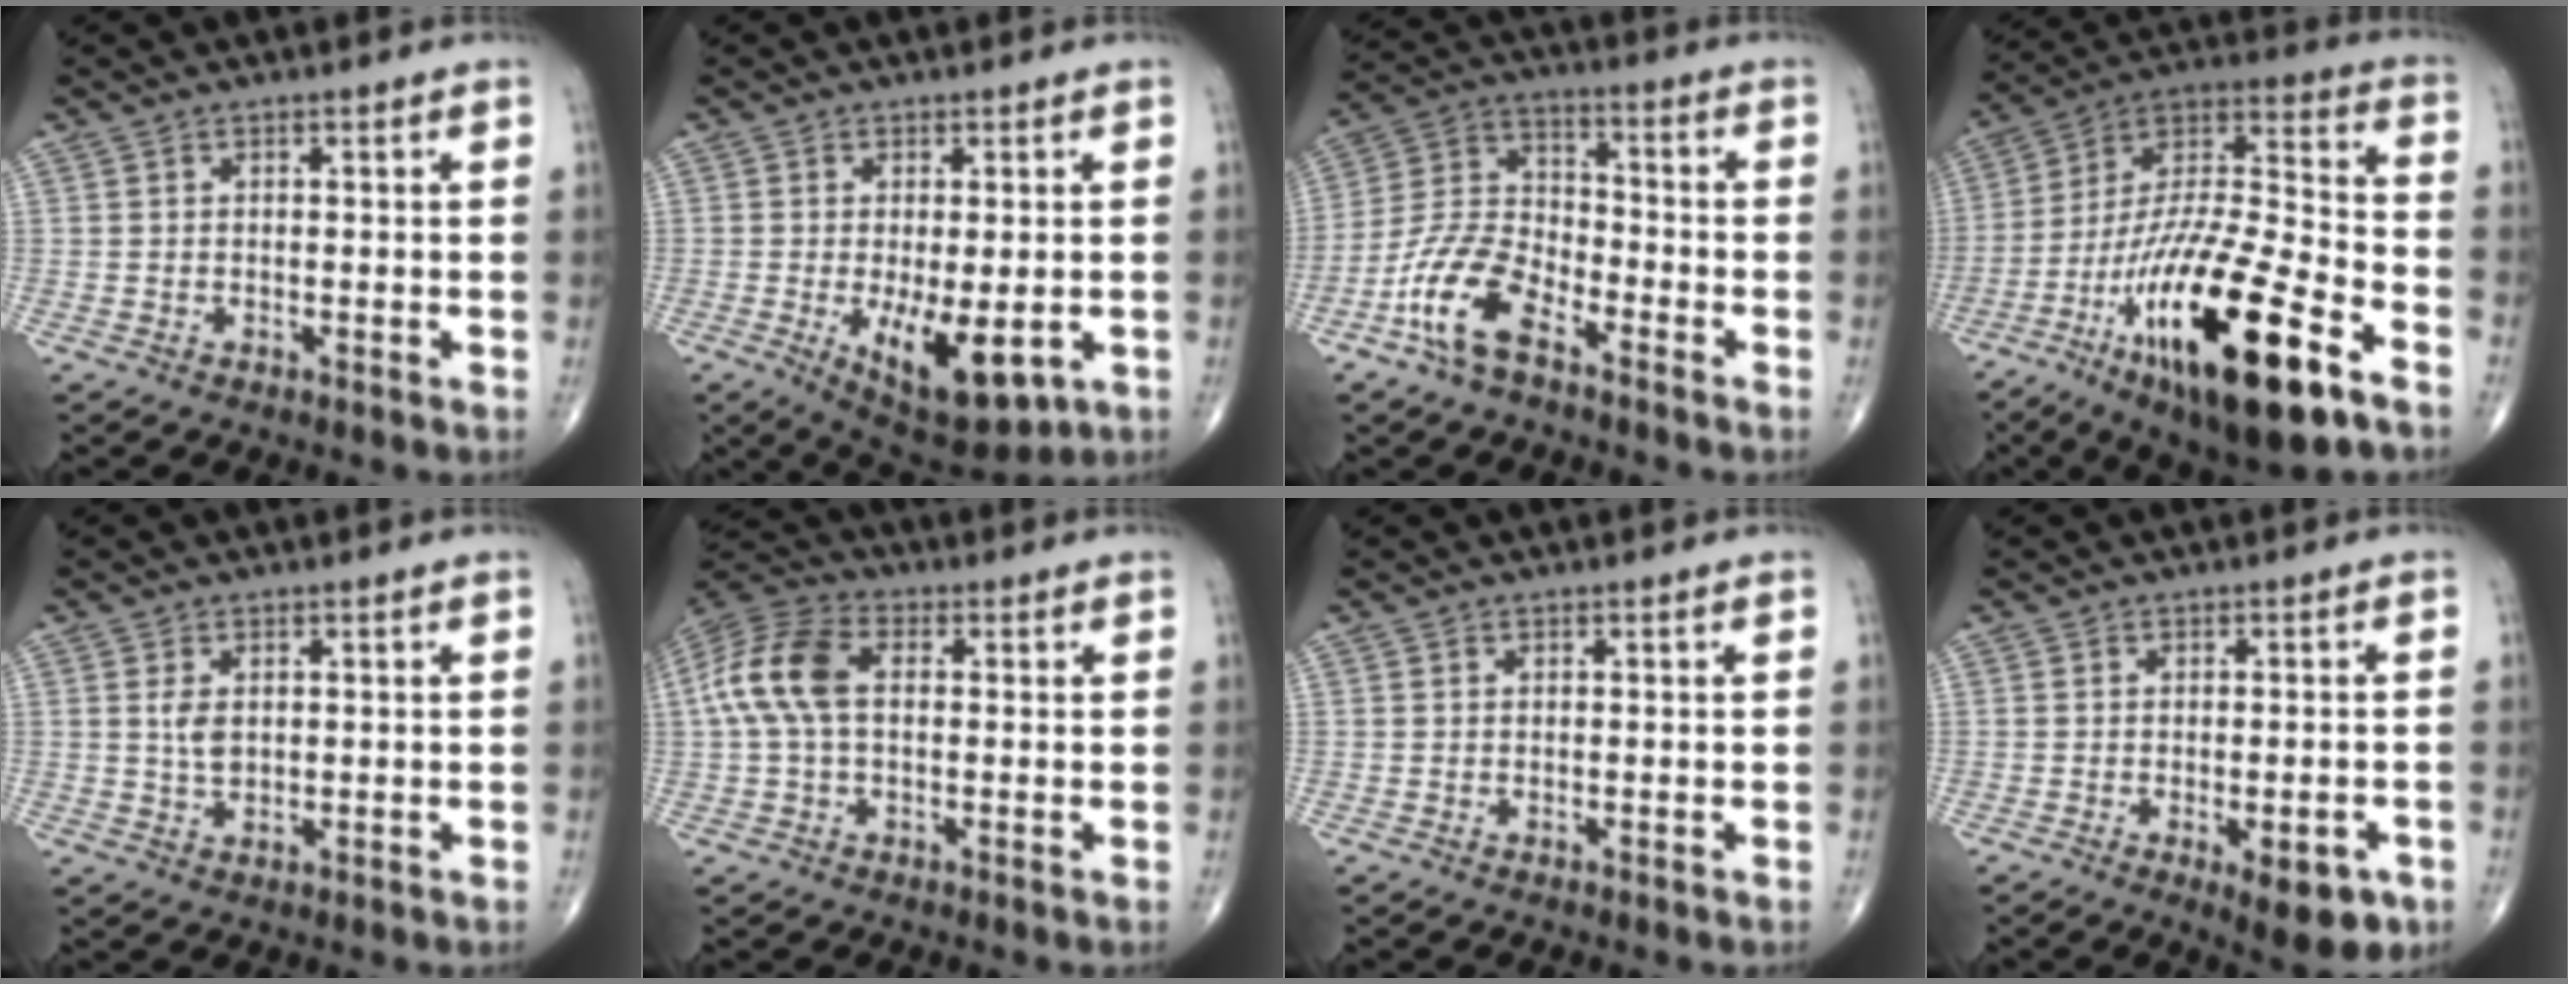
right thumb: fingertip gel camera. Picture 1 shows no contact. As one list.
[{"total": 11.5, "force": [-2.9, 4.9, 10.0], "torque": [-0.145, -0.020, -0.028]}, {"total": 12.1, "force": [-7.0, 5.6, 8.1], "torque": [-0.171, 0.044, -0.144]}, {"total": 29.1, "force": [-13.9, 8.3, 24.2], "torque": [-0.438, 0.050, -0.235]}, {"total": 3.2, "force": [0.6, 1.9, 2.5], "torque": [-0.044, -0.005, 0.014]}, {"total": 11.3, "force": [1.0, 6.9, 8.9], "torque": [-0.197, 0.030, 0.011]}, {"total": 0.0}, {"total": 8.1, "force": [-3.4, 3.1, 6.6], "torque": [-0.076, 0.003, -0.036]}]